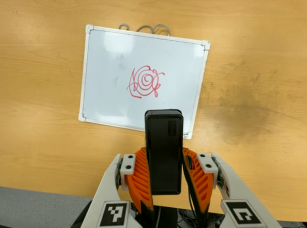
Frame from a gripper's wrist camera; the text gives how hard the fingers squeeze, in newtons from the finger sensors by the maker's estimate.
{"total": 4.2, "left": 3.0, "right": 5.4}